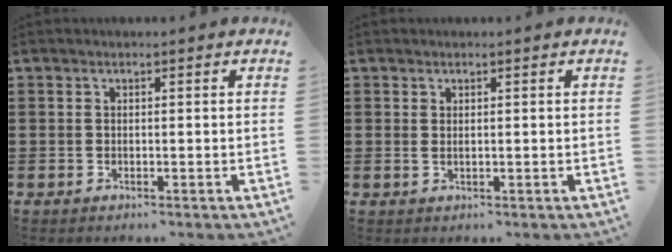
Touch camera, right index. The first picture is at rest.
{"total": 0.8, "force": [0.3, 0.1, 0.7], "torque": [-0.014, 0.000, 0.005]}